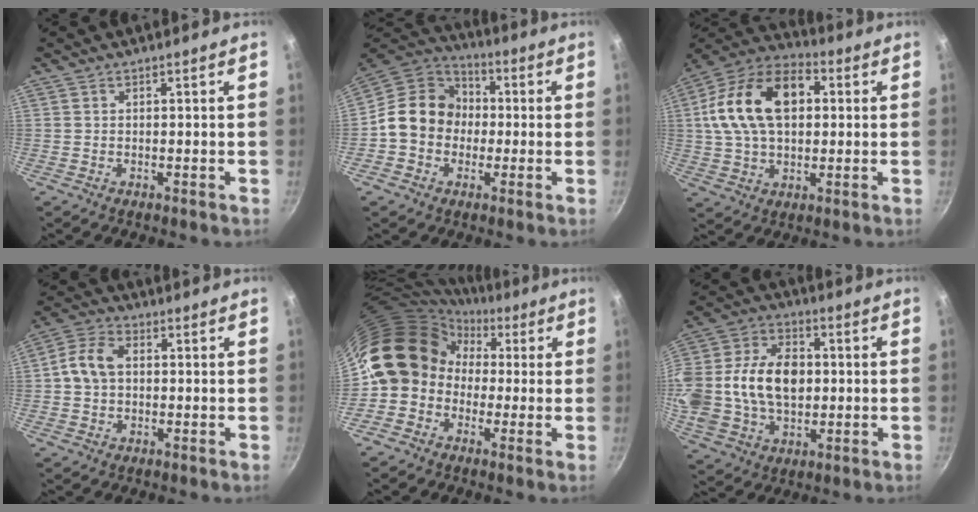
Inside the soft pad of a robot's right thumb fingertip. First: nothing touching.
{"total": 13.8, "force": [-0.9, 11.9, 6.8], "torque": [-0.076, 0.037, -0.037]}
{"total": 18.2, "force": [3.1, 11.4, 13.8], "torque": [-0.227, 0.026, 0.040]}
{"total": 7.3, "force": [0.3, 5.4, 5.0], "torque": [-0.090, 0.019, -0.006]}
{"total": 14.1, "force": [-0.2, 12.5, 6.6], "torque": [-0.076, 0.049, -0.026]}
{"total": 23.1, "force": [0.7, 16.2, 16.4], "torque": [-0.323, 0.029, 0.012]}